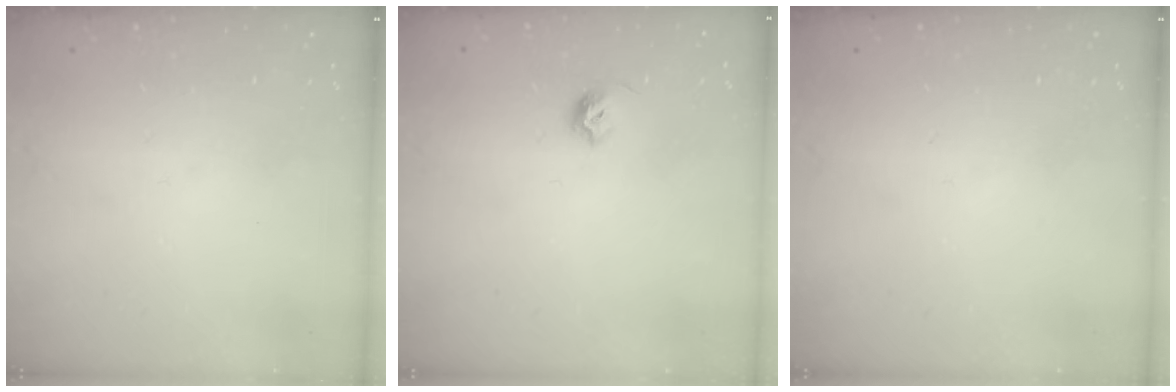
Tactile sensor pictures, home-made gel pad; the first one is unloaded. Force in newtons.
{"total": 5.7, "press": 5.6, "slide": 1.0}
{"total": 0.0}